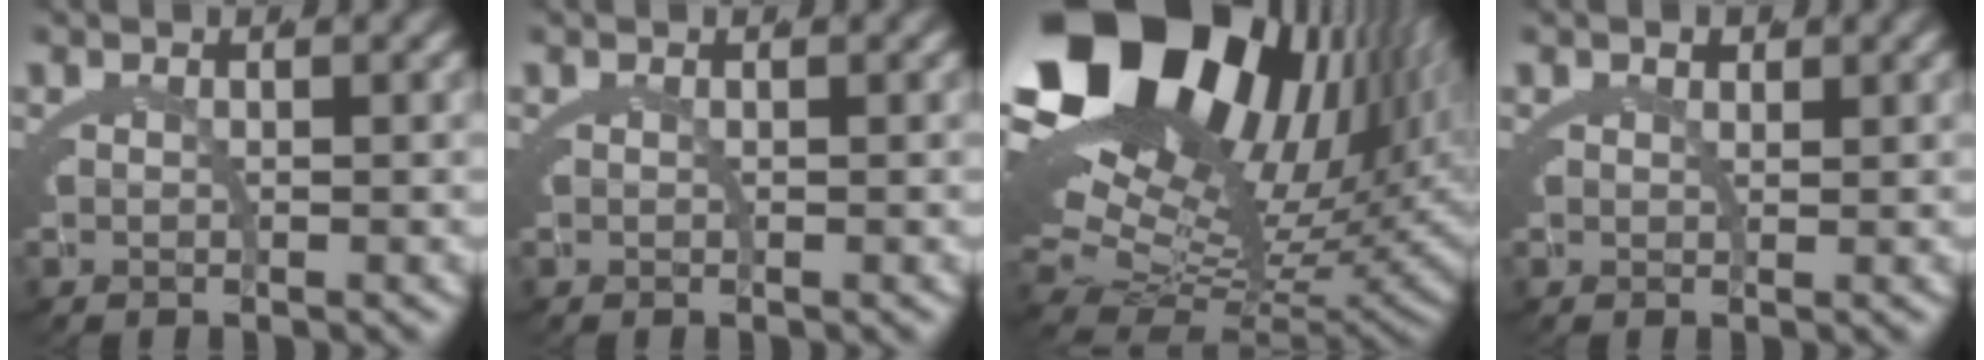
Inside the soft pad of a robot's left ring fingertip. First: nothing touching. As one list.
[{"total": 0.0}, {"total": 22.7, "force": [4.9, 14.4, 16.9], "torque": [-0.289, 0.002, 0.080]}, {"total": 0.9, "force": [0.4, 0.6, 0.4], "torque": [-0.004, -0.004, 0.009]}]